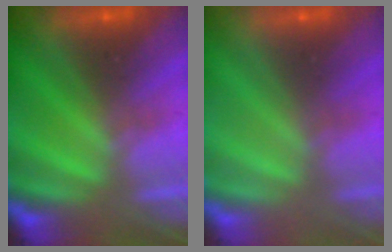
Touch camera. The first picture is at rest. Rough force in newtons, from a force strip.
{"total": 2.9}